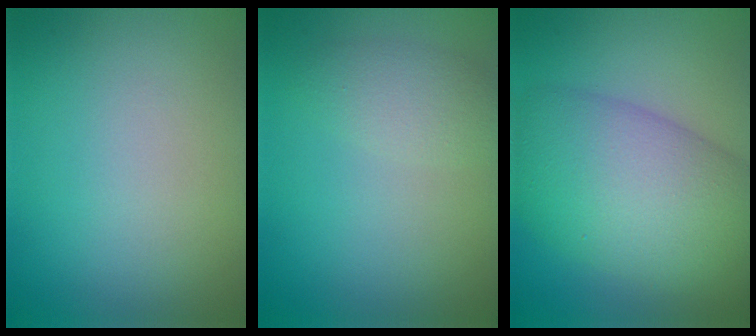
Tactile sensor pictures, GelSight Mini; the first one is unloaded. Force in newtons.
{"total": 2.6, "press": 2.6, "slide": 0.1}
{"total": 10.2, "press": 10.2, "slide": 0.2}